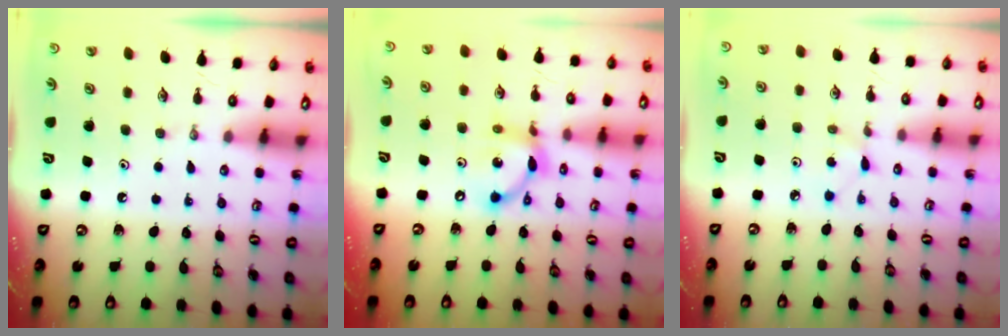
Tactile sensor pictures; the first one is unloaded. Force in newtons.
{"total": 11.5, "press": 11.5, "slide": 0.6}
{"total": 2.3, "press": 2.3, "slide": 0.3}